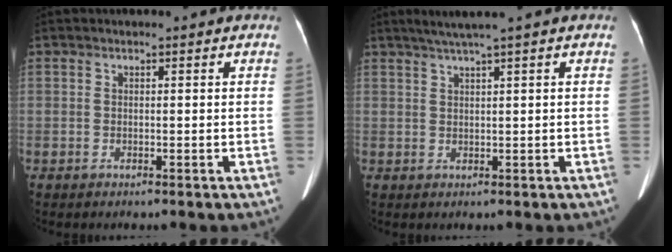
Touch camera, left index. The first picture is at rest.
{"total": 3.3, "force": [2.3, -0.9, 2.2], "torque": [-0.046, 0.005, 0.047]}